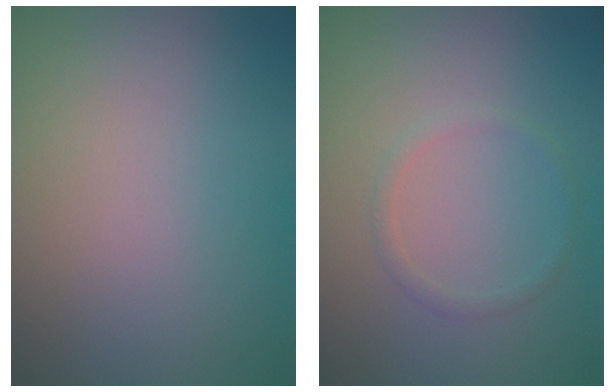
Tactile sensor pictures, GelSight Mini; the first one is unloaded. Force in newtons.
{"total": 1.0, "press": 1.0, "slide": 0.1}